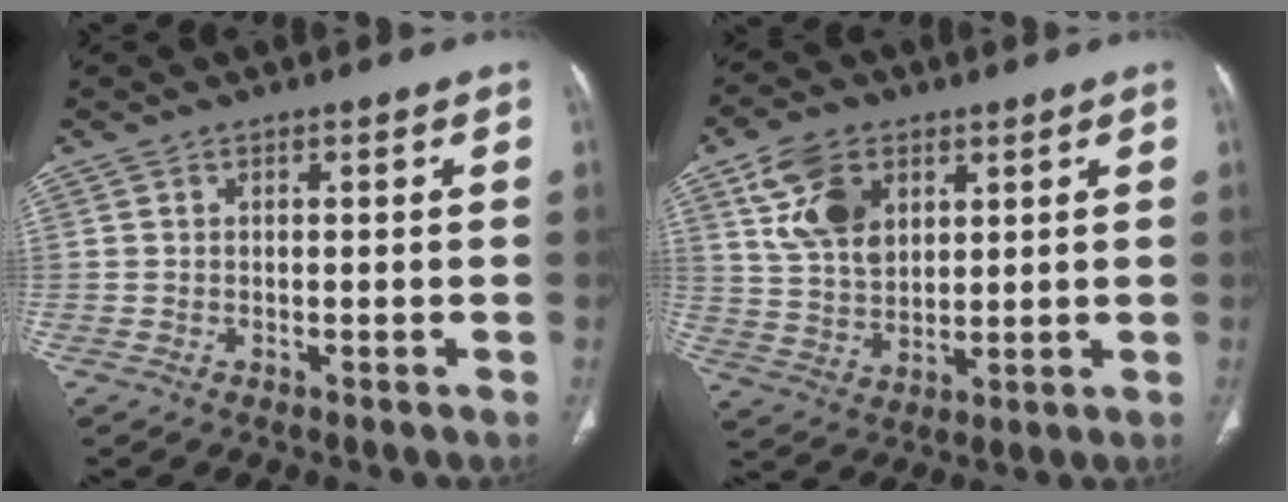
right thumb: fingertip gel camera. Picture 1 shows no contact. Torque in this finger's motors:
{"motor_torque": [0.07, 1.64, 0.74, 0.77, 0.16]}